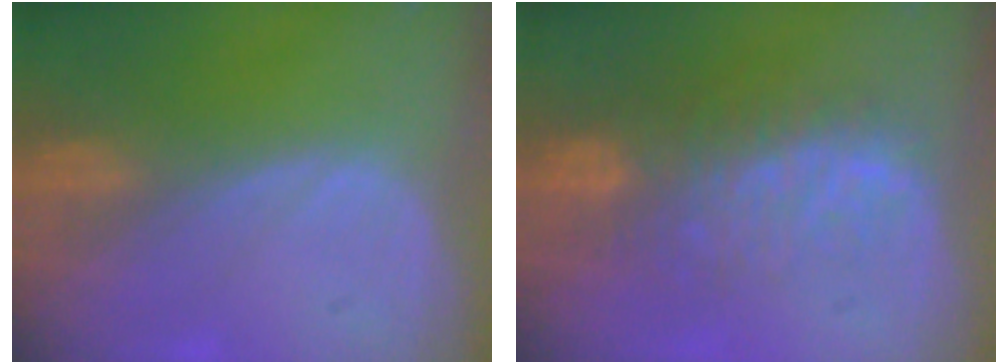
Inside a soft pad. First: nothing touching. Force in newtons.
{"total": 10.1, "press": 8.6, "slide": 5.3}